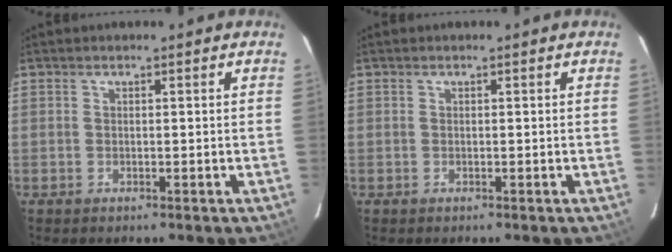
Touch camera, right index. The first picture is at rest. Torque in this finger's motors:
{"motor_torque": [0.00, 0.00, 0.02, 0.00]}